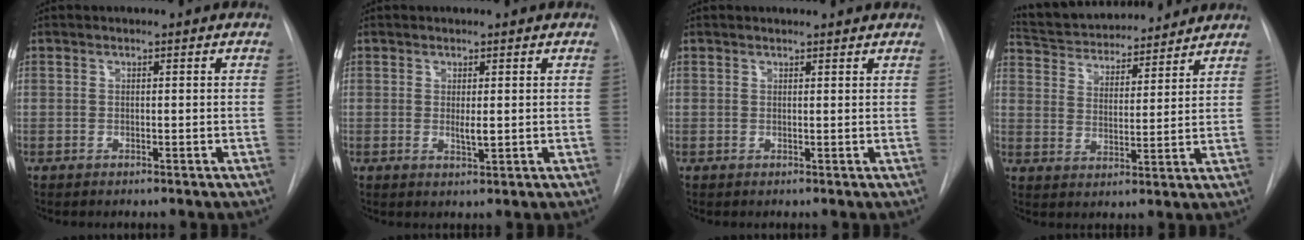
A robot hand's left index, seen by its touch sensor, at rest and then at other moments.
{"total": 1.6, "force": [0.3, 0.3, 1.5], "torque": [-0.028, -0.004, 0.008]}
{"total": 3.2, "force": [3.2, 0.5, 0.6], "torque": [-0.010, 0.015, 0.034]}
{"total": 17.2, "force": [15.8, 4.1, 5.4], "torque": [-0.095, 0.023, 0.247]}